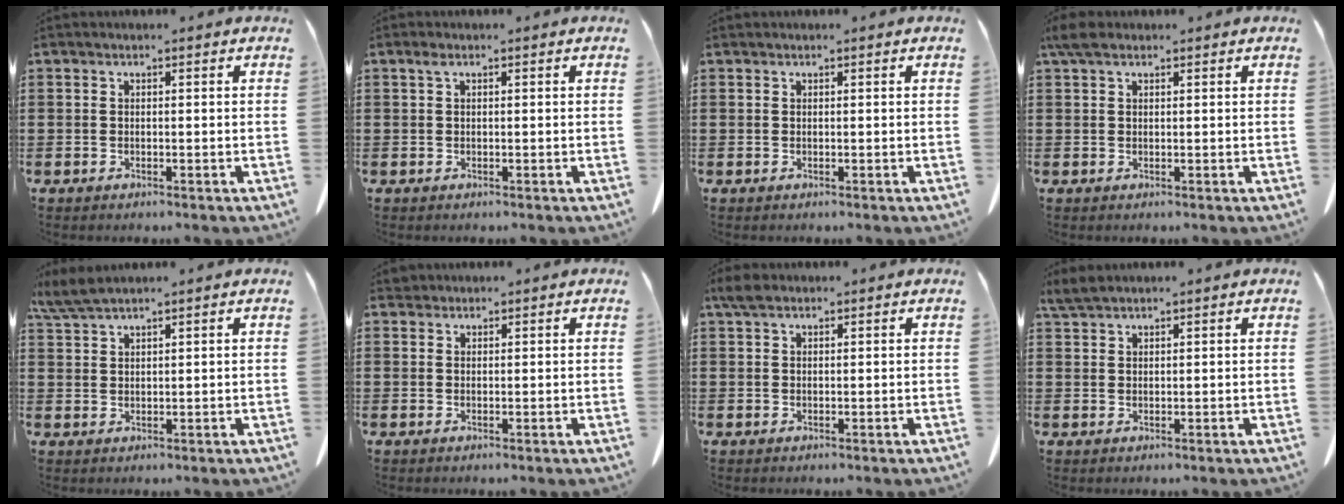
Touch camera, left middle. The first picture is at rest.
{"total": 0.9, "force": [0.3, 0.5, 0.7], "torque": [-0.017, 0.004, 0.005]}
{"total": 0.0}
{"total": 2.5, "force": [1.5, 1.2, 1.6], "torque": [-0.037, 0.007, 0.028]}
{"total": 3.7, "force": [3.0, 0.3, 2.1], "torque": [-0.050, -0.003, 0.057]}
{"total": 1.3, "force": [1.2, 0.5, 0.1], "torque": [-0.007, 0.002, 0.024]}
{"total": 2.2, "force": [1.6, 1.0, 1.2], "torque": [-0.029, 0.006, 0.030]}
{"total": 2.6, "force": [2.3, 0.5, 1.2], "torque": [-0.031, 0.003, 0.044]}